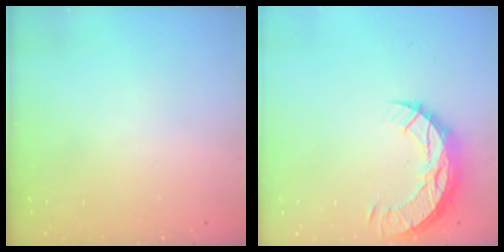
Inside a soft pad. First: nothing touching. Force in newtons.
{"total": 10.3, "press": 10.2, "slide": 0.8}